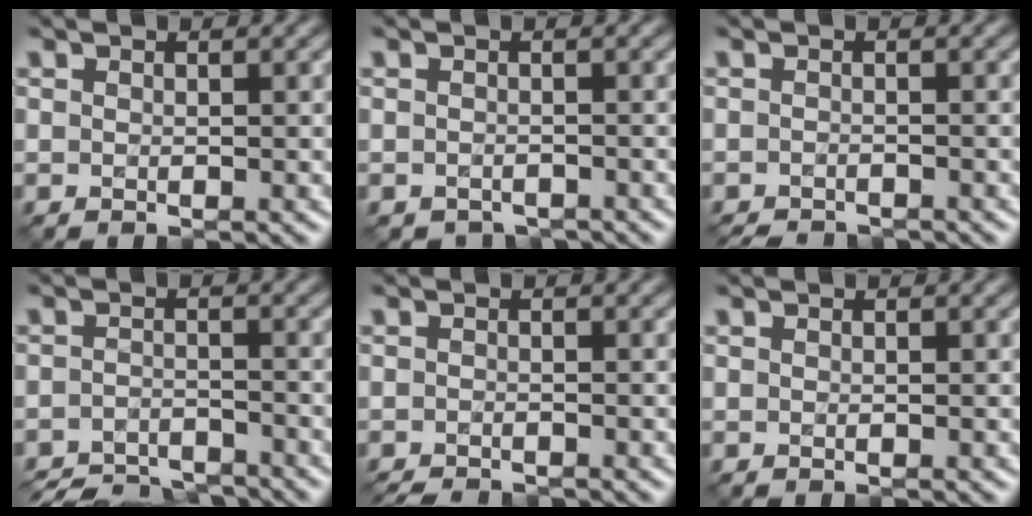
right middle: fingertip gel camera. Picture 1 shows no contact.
{"total": 1.8, "force": [-1.6, 0.9, 0.3], "torque": [0.005, -0.012, -0.019]}
{"total": 2.8, "force": [-2.8, 0.3, 0.5], "torque": [-0.005, -0.012, -0.042]}
{"total": 6.1, "force": [-5.8, 1.1, 1.4], "torque": [-0.018, -0.011, -0.099]}
{"total": 2.3, "force": [-2.2, 0.2, 0.6], "torque": [-0.005, -0.014, -0.038]}
{"total": 0.0}